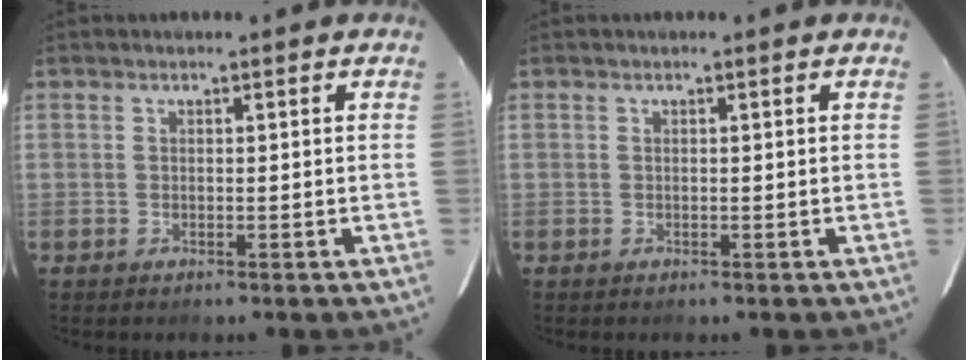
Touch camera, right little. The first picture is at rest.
{"total": 0.0}